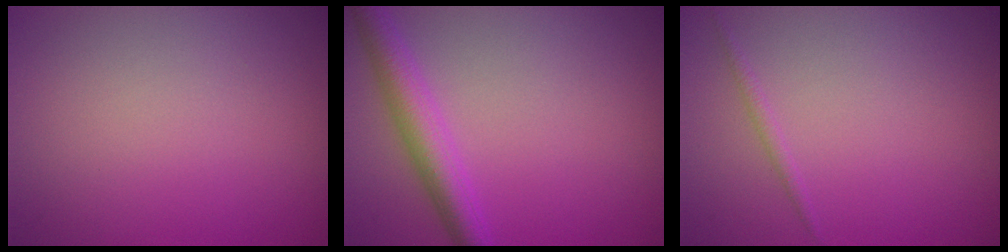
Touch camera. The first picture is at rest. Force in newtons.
{"total": 3.7, "press": 3.7, "slide": 0.2}
{"total": 0.7, "press": 0.7, "slide": 0.0}